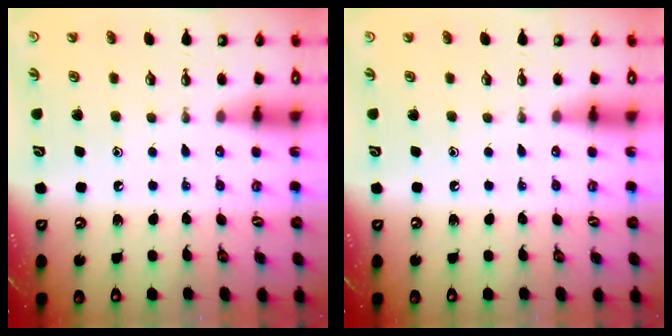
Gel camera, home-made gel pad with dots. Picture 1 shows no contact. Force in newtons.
{"total": 0.0}